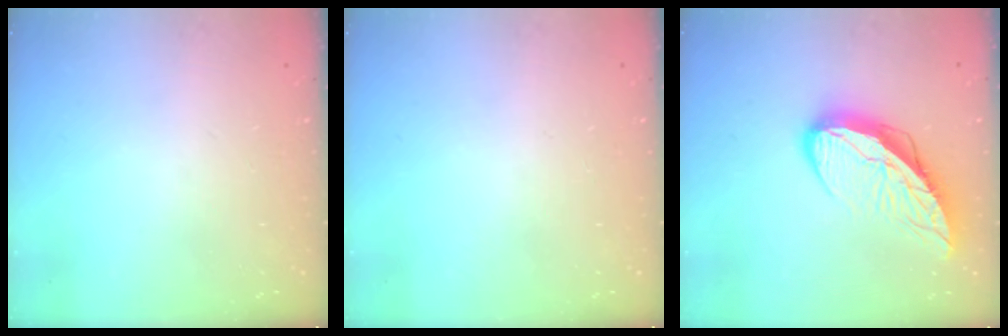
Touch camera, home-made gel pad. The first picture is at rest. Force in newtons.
{"total": 0.0}
{"total": 13.0, "press": 13.0, "slide": 1.2}